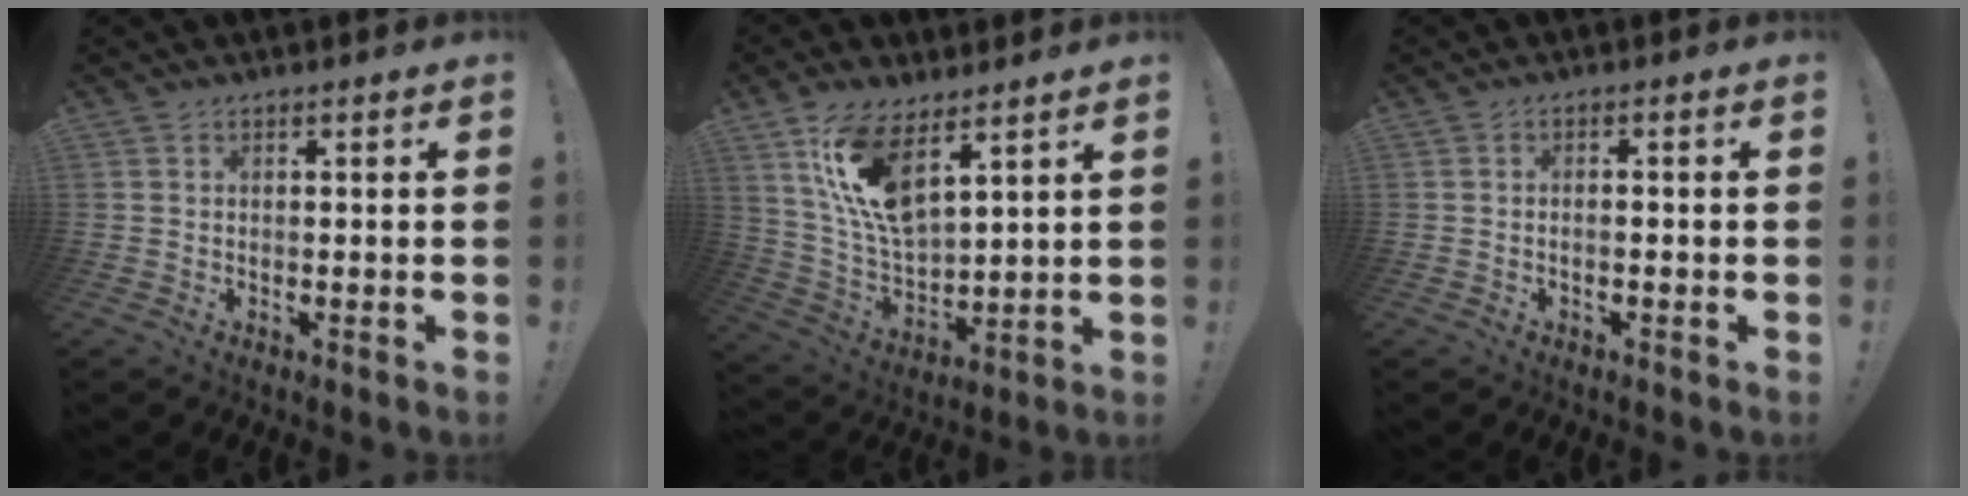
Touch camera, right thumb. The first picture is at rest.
{"total": 14.6, "force": [9.0, 5.8, 10.0], "torque": [-0.208, -0.049, 0.163]}
{"total": 1.3, "force": [-0.9, 0.2, 0.9], "torque": [-0.016, 0.002, -0.015]}